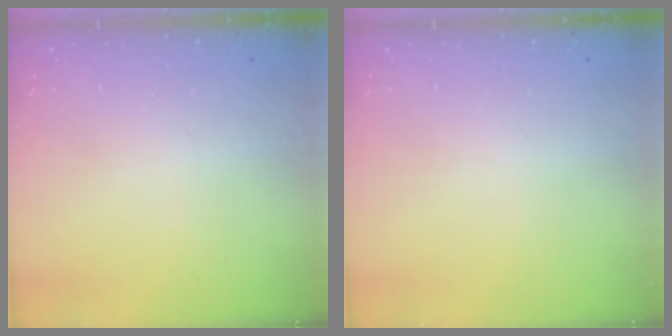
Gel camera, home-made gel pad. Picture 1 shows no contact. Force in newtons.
{"total": 0.0}